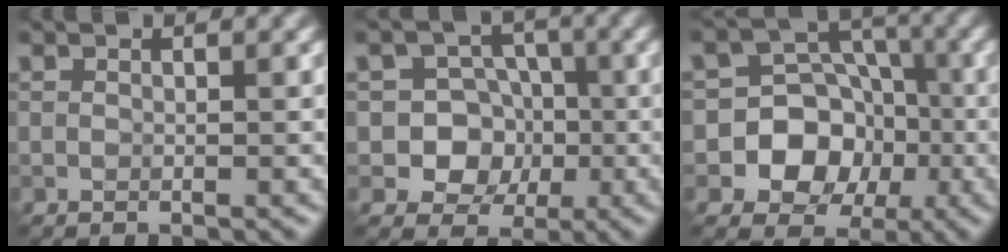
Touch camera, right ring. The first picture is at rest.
{"total": 7.2, "force": [-0.6, 6.7, 2.4], "torque": [-0.037, 0.034, -0.042]}
{"total": 9.0, "force": [-2.3, 8.2, 2.9], "torque": [-0.048, 0.030, -0.072]}